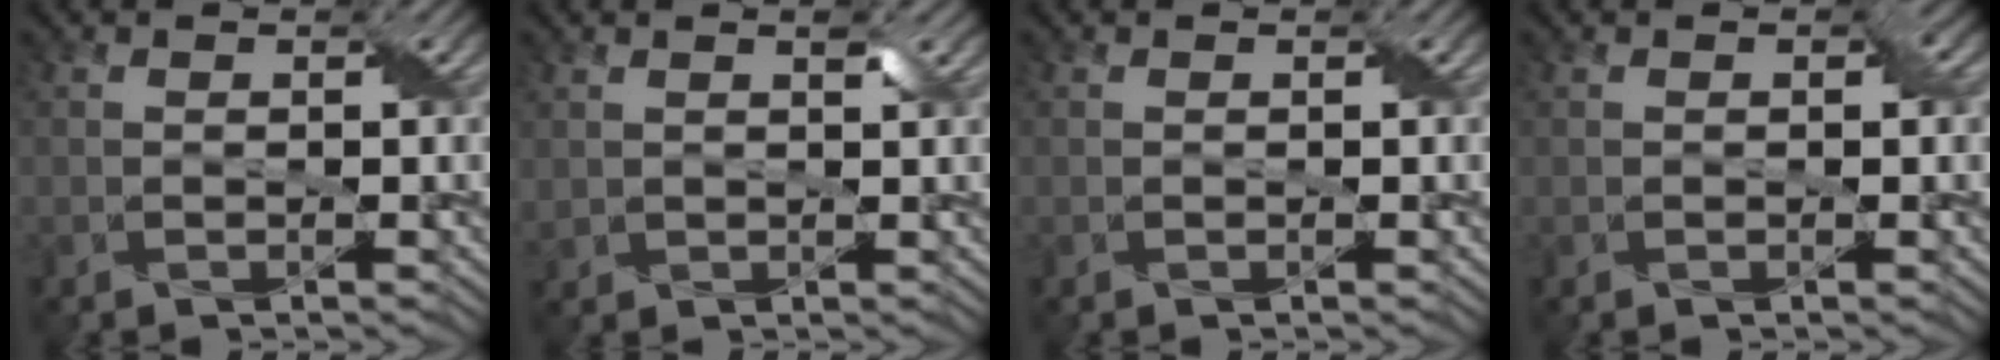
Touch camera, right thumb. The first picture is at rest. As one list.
[{"total": 1.7, "force": [1.0, 1.0, 0.9], "torque": [-0.027, 0.000, 0.023]}, {"total": 0.0}, {"total": 0.8, "force": [0.1, 0.5, 0.7], "torque": [-0.008, 0.001, 0.001]}]